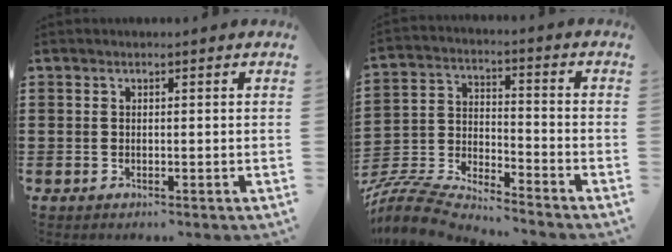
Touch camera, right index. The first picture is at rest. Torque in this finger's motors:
{"motor_torque": [-1.07, 1.07, 0.26, 0.08]}